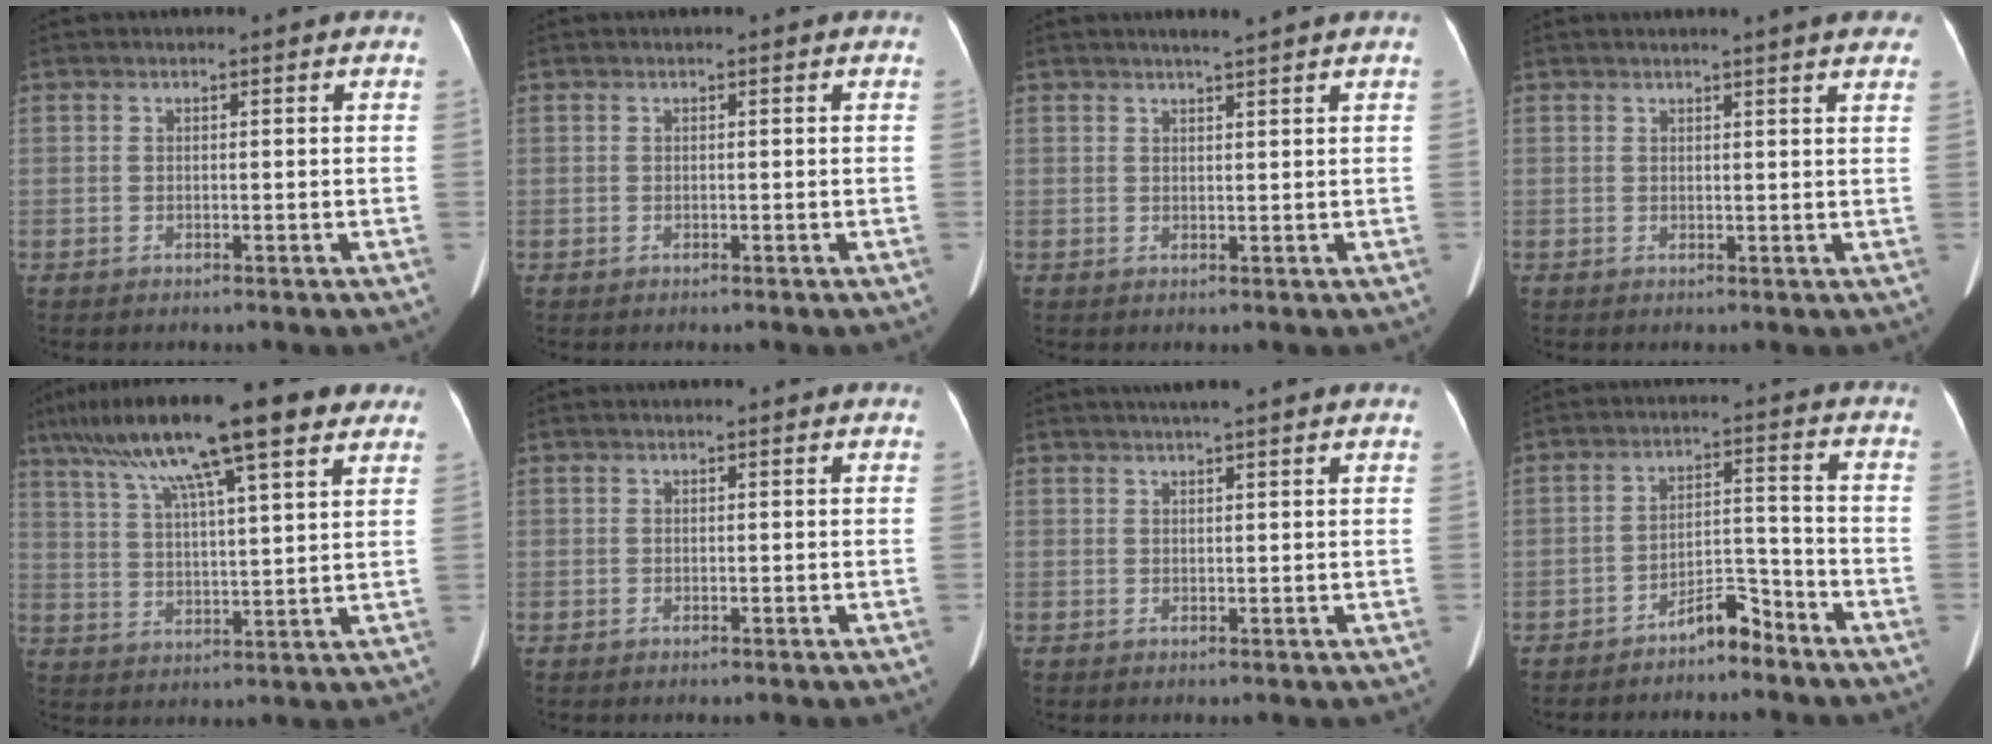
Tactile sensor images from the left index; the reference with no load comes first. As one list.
[{"total": 0.0}, {"total": 2.5, "force": [2.1, -0.7, 1.3], "torque": [-0.016, 0.002, 0.031]}, {"total": 6.5, "force": [5.3, 0.3, 3.8], "torque": [-0.042, 0.008, 0.047]}, {"total": 19.9, "force": [13.1, 2.4, 14.7], "torque": [-0.259, 0.049, 0.200]}, {"total": 0.0}, {"total": 5.0, "force": [4.1, -0.6, 2.7], "torque": [-0.037, 0.024, 0.059]}, {"total": 5.2, "force": [-4.5, 1.3, 2.4], "torque": [-0.038, 0.012, -0.078]}]